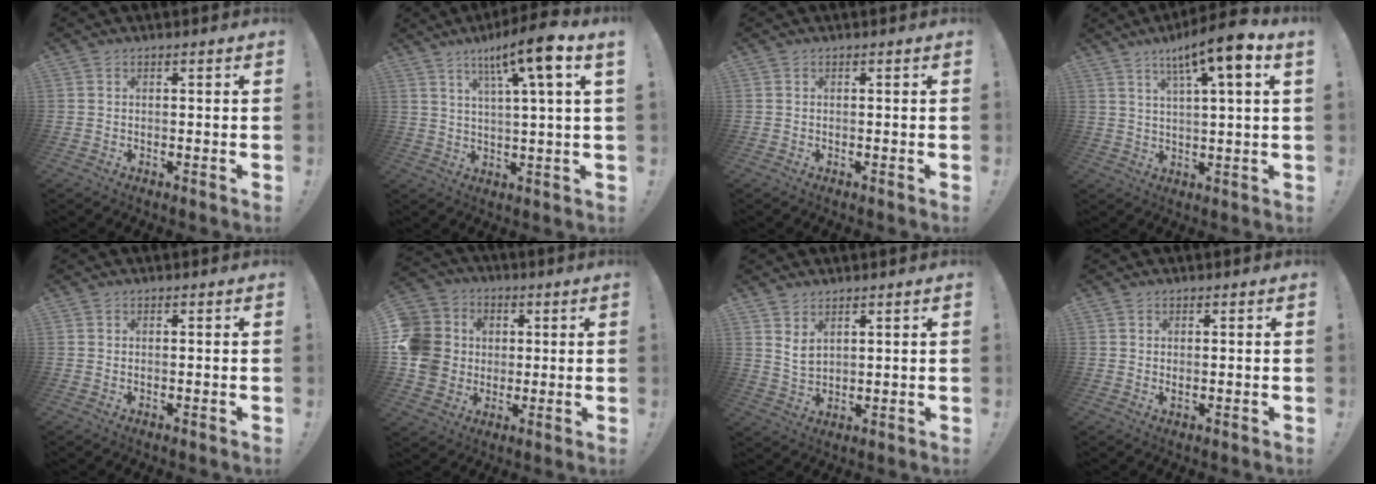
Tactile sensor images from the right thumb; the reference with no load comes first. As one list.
[{"total": 11.9, "force": [5.6, 0.1, 10.5], "torque": [-0.172, -0.030, 0.076]}, {"total": 0.0}, {"total": 10.3, "force": [5.7, 0.6, 8.6], "torque": [-0.137, -0.030, 0.086]}, {"total": 0.0}, {"total": 14.2, "force": [0.8, 12.9, 5.8], "torque": [-0.112, 0.006, 0.025]}, {"total": 5.0, "force": [3.2, 2.7, 2.7], "torque": [-0.037, -0.019, 0.058]}, {"total": 0.9, "force": [0.7, 0.4, 0.5], "torque": [0.008, -0.007, 0.009]}]